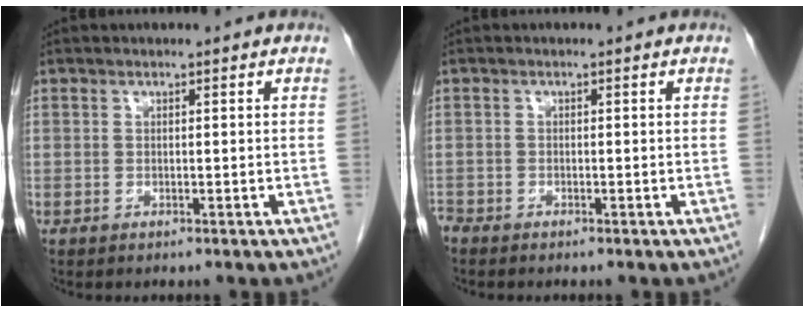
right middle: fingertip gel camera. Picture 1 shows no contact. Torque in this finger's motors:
{"motor_torque": [0.11, -0.08, -0.02, -0.01]}